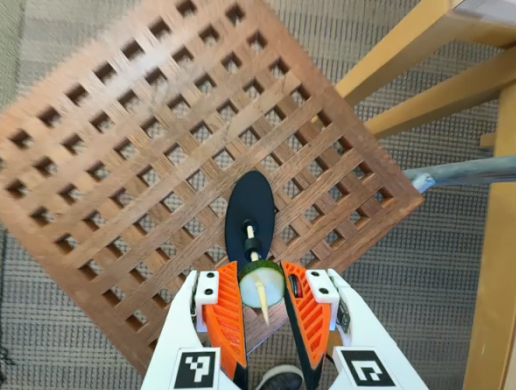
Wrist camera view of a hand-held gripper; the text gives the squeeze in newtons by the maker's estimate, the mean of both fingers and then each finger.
{"total": 11.3, "left": 11.1, "right": 11.5}